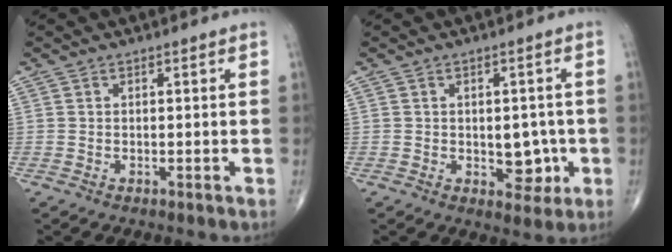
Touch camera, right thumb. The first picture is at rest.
{"total": 5.9, "force": [-1.0, 3.8, 4.4], "torque": [-0.020, -0.001, -0.006]}